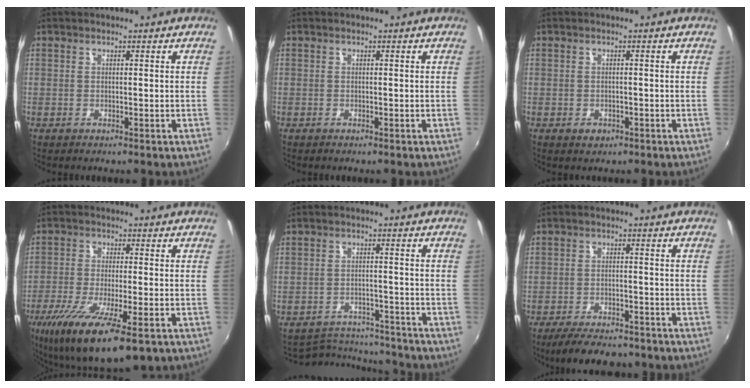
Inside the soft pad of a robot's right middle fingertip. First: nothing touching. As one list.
[{"total": 0.0}, {"total": 1.9, "force": [-1.0, 1.3, 0.8], "torque": [-0.014, -0.003, -0.014]}, {"total": 18.7, "force": [-10.7, 4.8, 14.6], "torque": [-0.279, -0.066, -0.174]}, {"total": 10.6, "force": [-10.1, 2.8, 1.5], "torque": [-0.047, 0.014, -0.141]}, {"total": 10.2, "force": [-8.4, 3.2, 4.7], "torque": [-0.104, -0.014, -0.130]}]